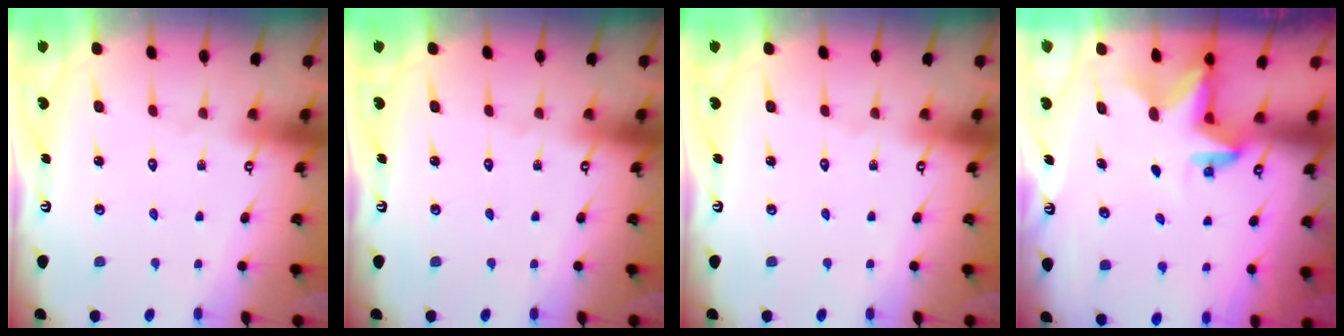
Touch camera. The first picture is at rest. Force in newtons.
{"total": 0.0}
{"total": 0.0}
{"total": 2.8, "press": 2.8, "slide": 0.2}